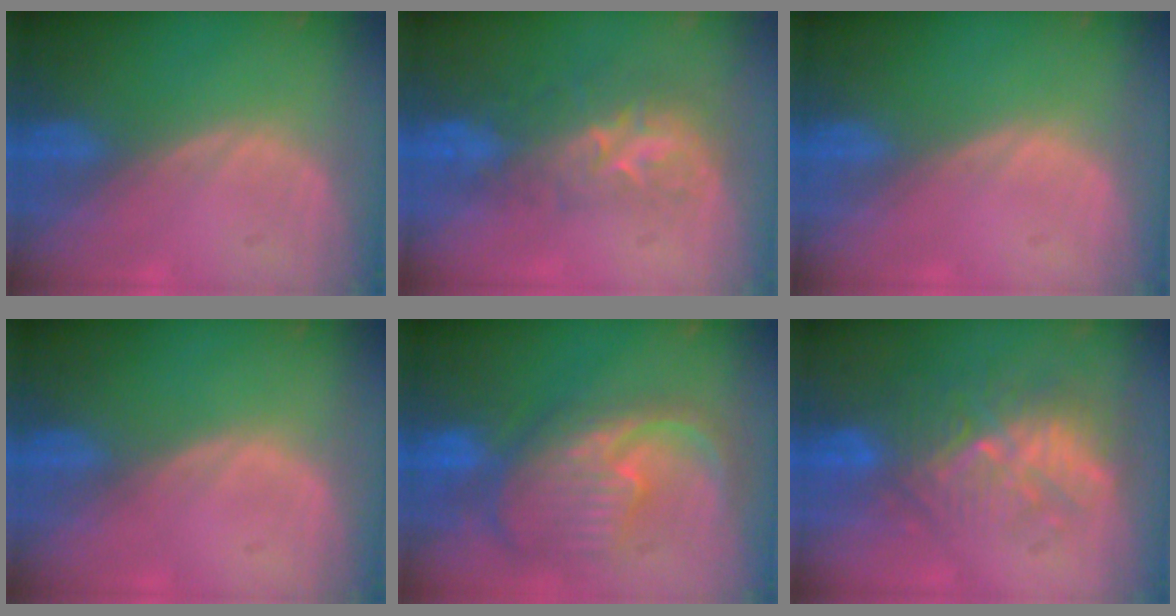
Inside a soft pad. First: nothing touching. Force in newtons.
{"total": 8.5, "press": 7.3, "slide": 4.2}
{"total": 0.0}
{"total": 0.0}
{"total": 11.6, "press": 10.1, "slide": 5.8}
{"total": 9.1, "press": 8.8, "slide": 2.4}